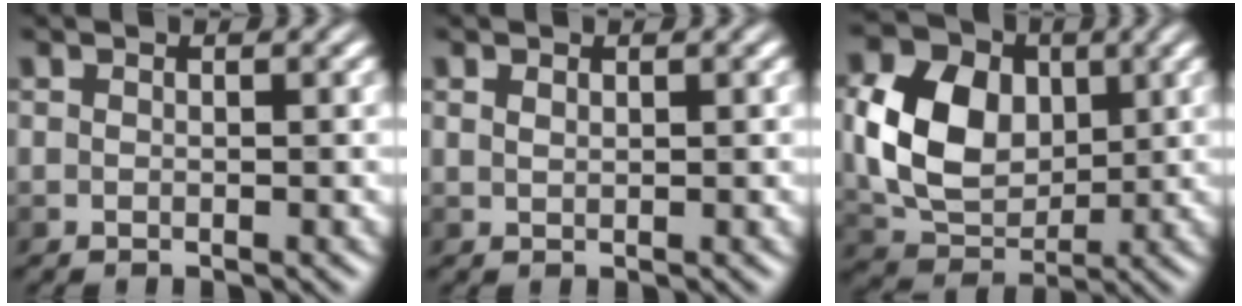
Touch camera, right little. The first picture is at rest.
{"total": 0.6, "force": [0.4, 0.3, 0.3], "torque": [-0.009, -0.001, 0.010]}
{"total": 8.5, "force": [1.1, 6.3, 5.6], "torque": [-0.123, 0.002, 0.018]}